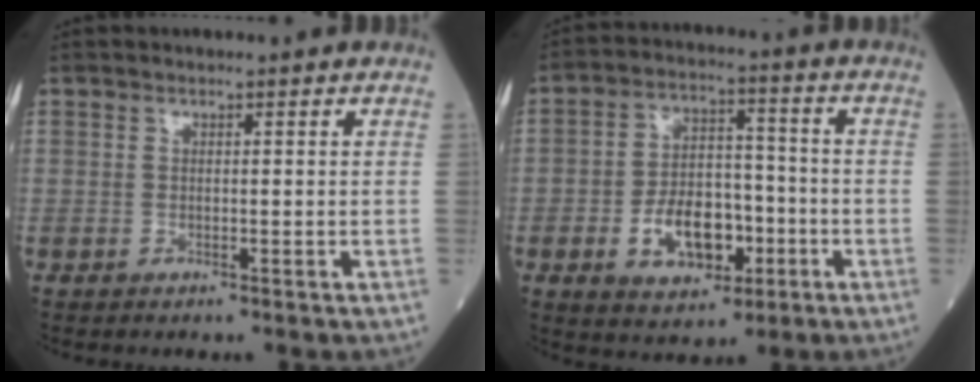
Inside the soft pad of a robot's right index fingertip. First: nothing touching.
{"total": 10.2, "force": [-3.4, 5.9, 7.6], "torque": [-0.143, 0.012, -0.050]}